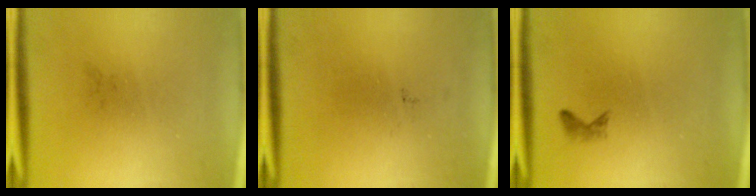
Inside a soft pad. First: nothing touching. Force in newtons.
{"total": 0.0}
{"total": 0.7}